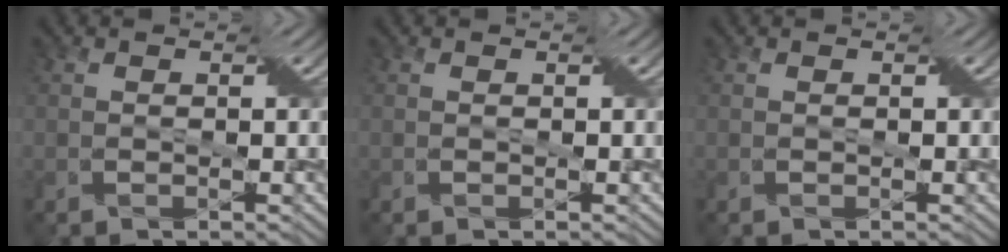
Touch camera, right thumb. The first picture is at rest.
{"total": 0.0}
{"total": 0.0}